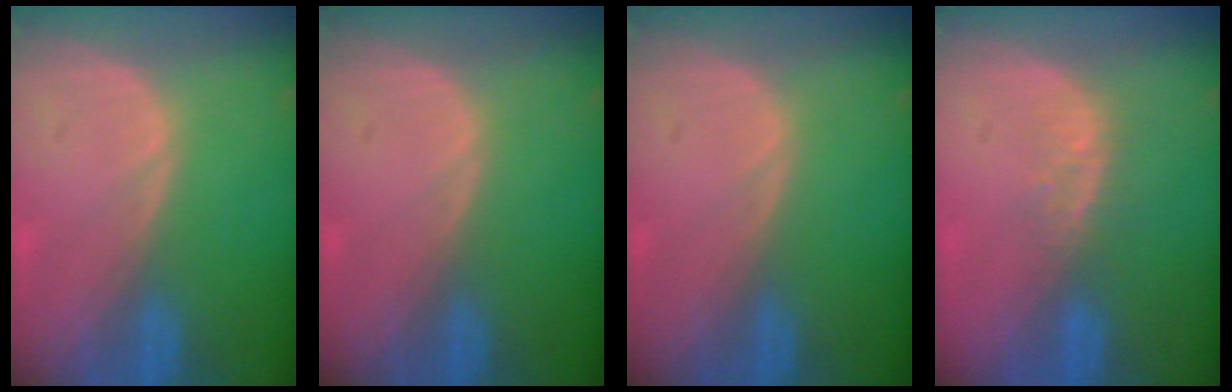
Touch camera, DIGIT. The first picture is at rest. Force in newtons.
{"total": 0.0}
{"total": 0.0}
{"total": 3.2, "press": 2.6, "slide": 1.8}